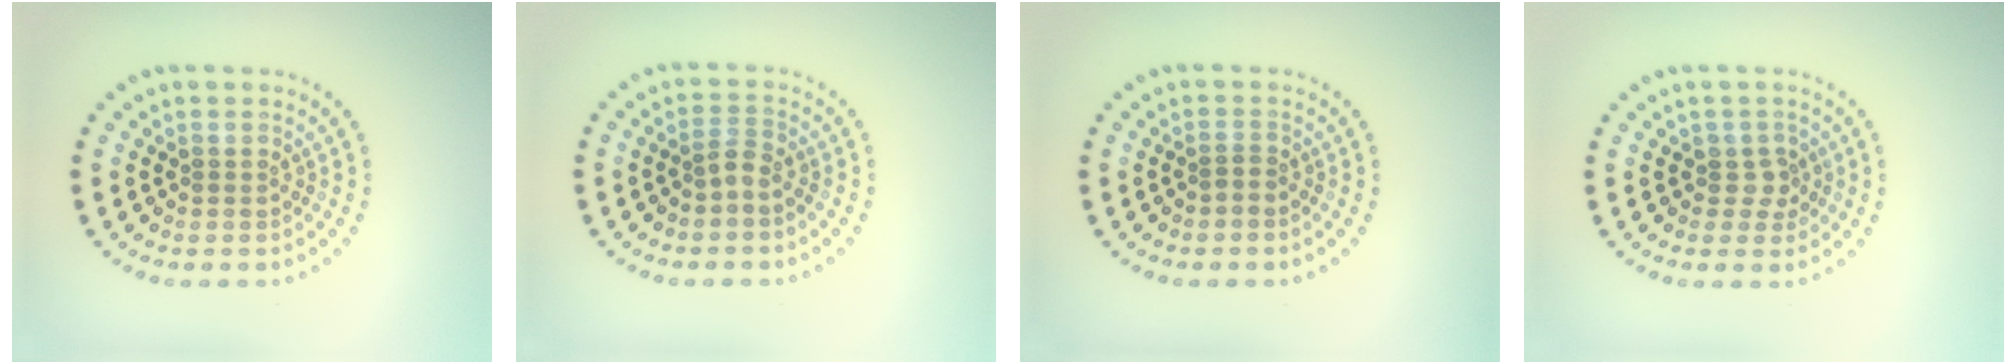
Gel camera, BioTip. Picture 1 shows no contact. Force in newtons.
{"total": 1.5, "press": 1.1, "slide": 1.0}
{"total": 0.6, "press": 0.4, "slide": 0.5}
{"total": 1.8, "press": 1.4, "slide": 1.1}